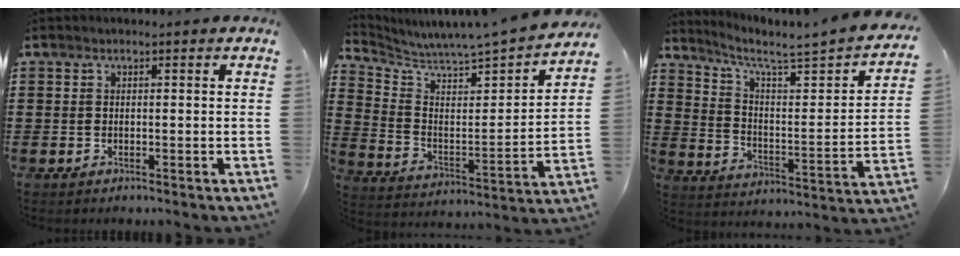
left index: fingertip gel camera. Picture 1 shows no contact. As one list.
[{"total": 4.0, "force": [3.9, -0.6, 0.7], "torque": [-0.039, -0.056, 0.056]}, {"total": 4.1, "force": [3.2, 0.1, 2.5], "torque": [-0.071, -0.036, 0.042]}]